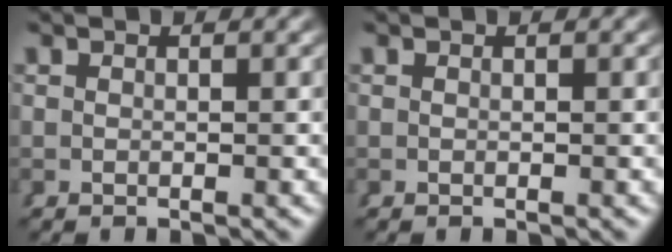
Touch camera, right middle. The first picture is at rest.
{"total": 0.0}